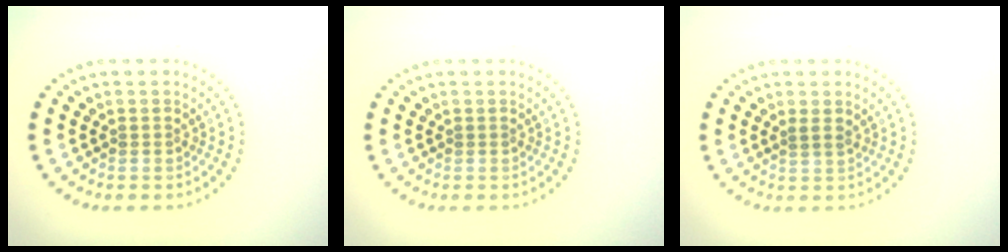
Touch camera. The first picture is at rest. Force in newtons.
{"total": 0.0}
{"total": 0.8, "press": 0.4, "slide": 0.7}